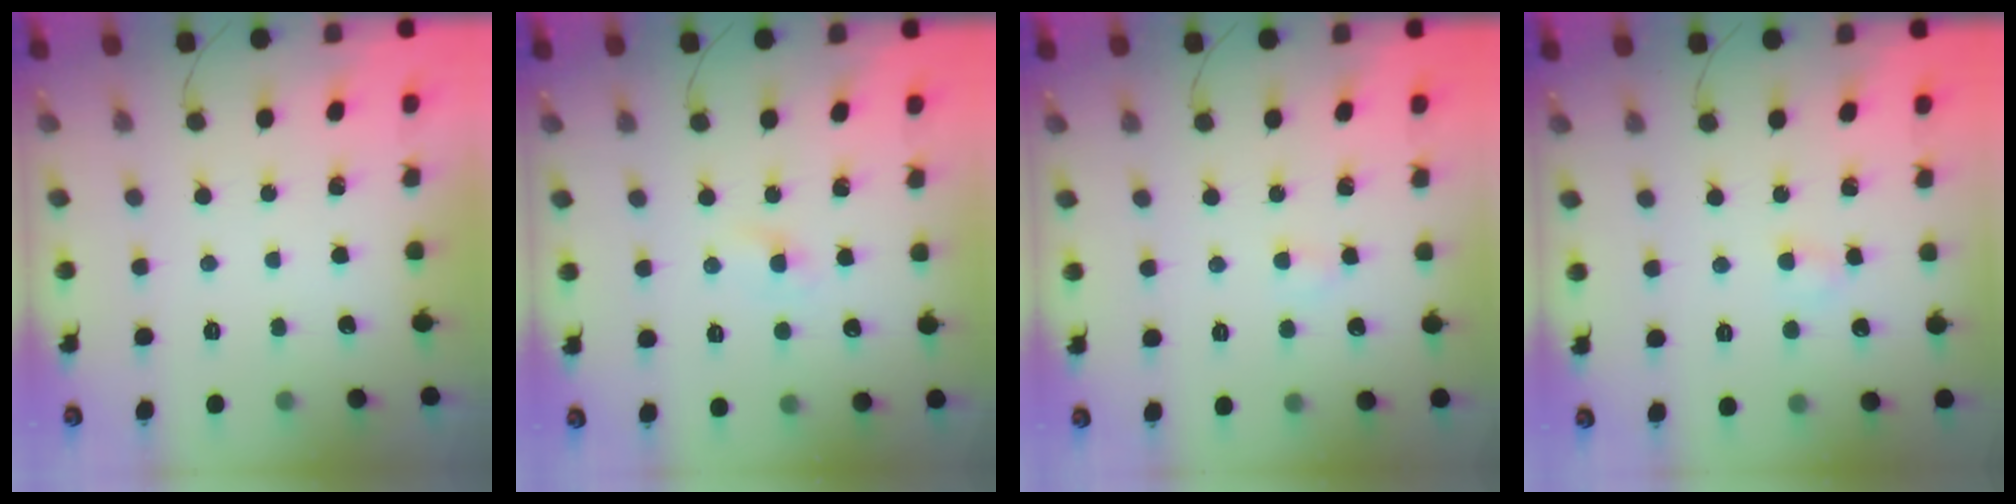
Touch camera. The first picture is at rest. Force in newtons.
{"total": 1.0, "press": 0.8, "slide": 0.6}
{"total": 2.2, "press": 2.0, "slide": 0.8}
{"total": 3.0, "press": 2.9, "slide": 0.8}